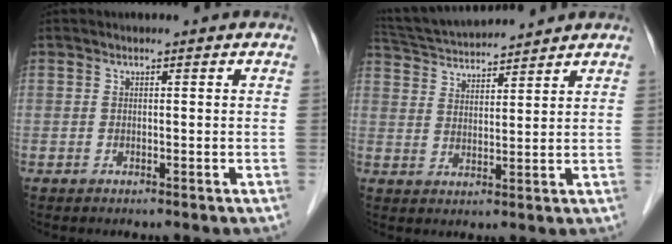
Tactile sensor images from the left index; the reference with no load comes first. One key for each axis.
{"total": 10.5, "fx": 10.0, "fy": 0.3, "fz": 3.2, "tx": -0.072, "ty": 0.026, "tz": 0.171}